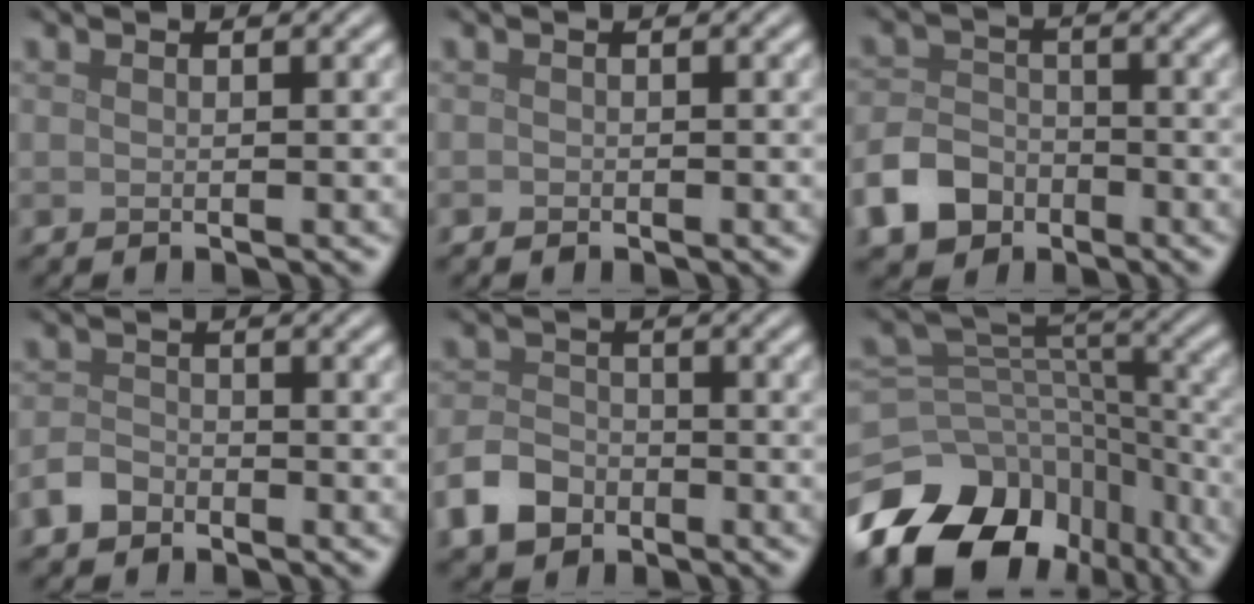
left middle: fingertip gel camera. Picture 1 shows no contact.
{"total": 0.0}
{"total": 5.0, "force": [-2.8, 3.6, 2.0], "torque": [-0.043, 0.000, -0.061]}
{"total": 2.1, "force": [-1.5, 1.3, 0.7], "torque": [-0.009, 0.004, -0.036]}
{"total": 3.9, "force": [-2.2, 2.7, 1.7], "torque": [-0.036, 0.000, -0.048]}
{"total": 13.8, "force": [-8.8, 9.0, 5.6], "torque": [-0.126, 0.004, -0.135]}